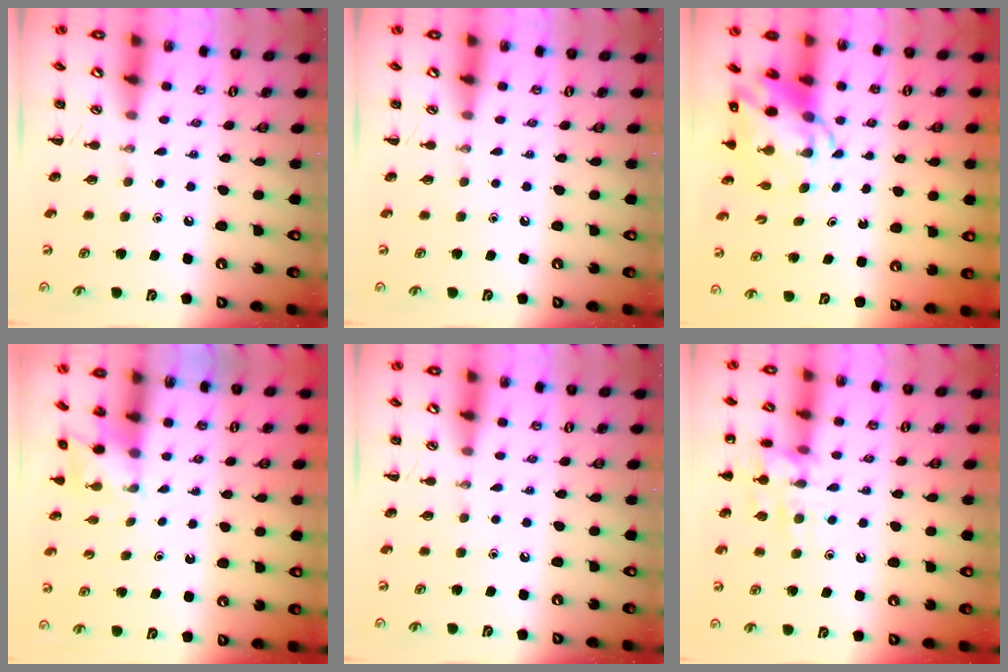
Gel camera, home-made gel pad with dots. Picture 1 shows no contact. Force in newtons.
{"total": 0.0}
{"total": 6.9, "press": 6.7, "slide": 1.8}
{"total": 2.3, "press": 2.2, "slide": 0.7}
{"total": 0.0}
{"total": 12.7, "press": 12.7, "slide": 0.7}